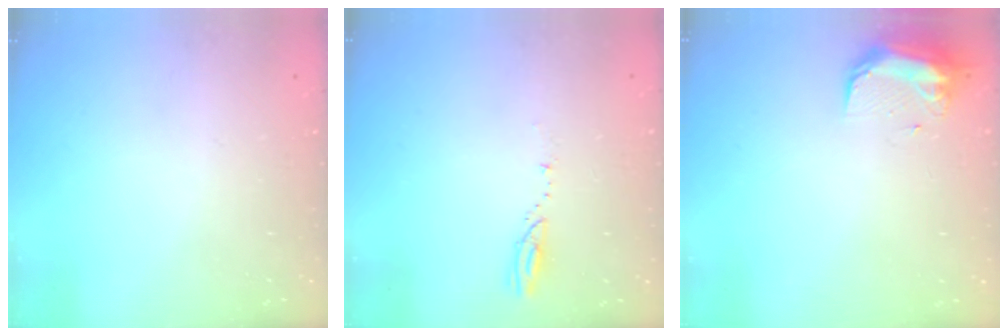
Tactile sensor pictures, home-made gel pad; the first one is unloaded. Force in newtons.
{"total": 3.2, "press": 3.2, "slide": 0.4}
{"total": 9.7, "press": 9.7, "slide": 0.7}